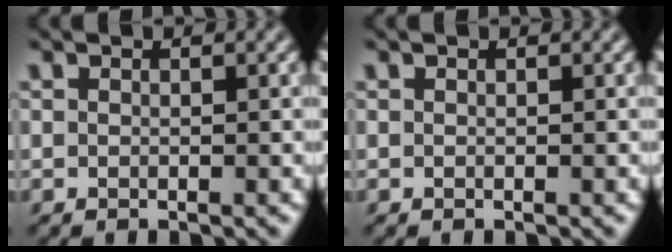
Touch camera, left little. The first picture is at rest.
{"total": 0.0}